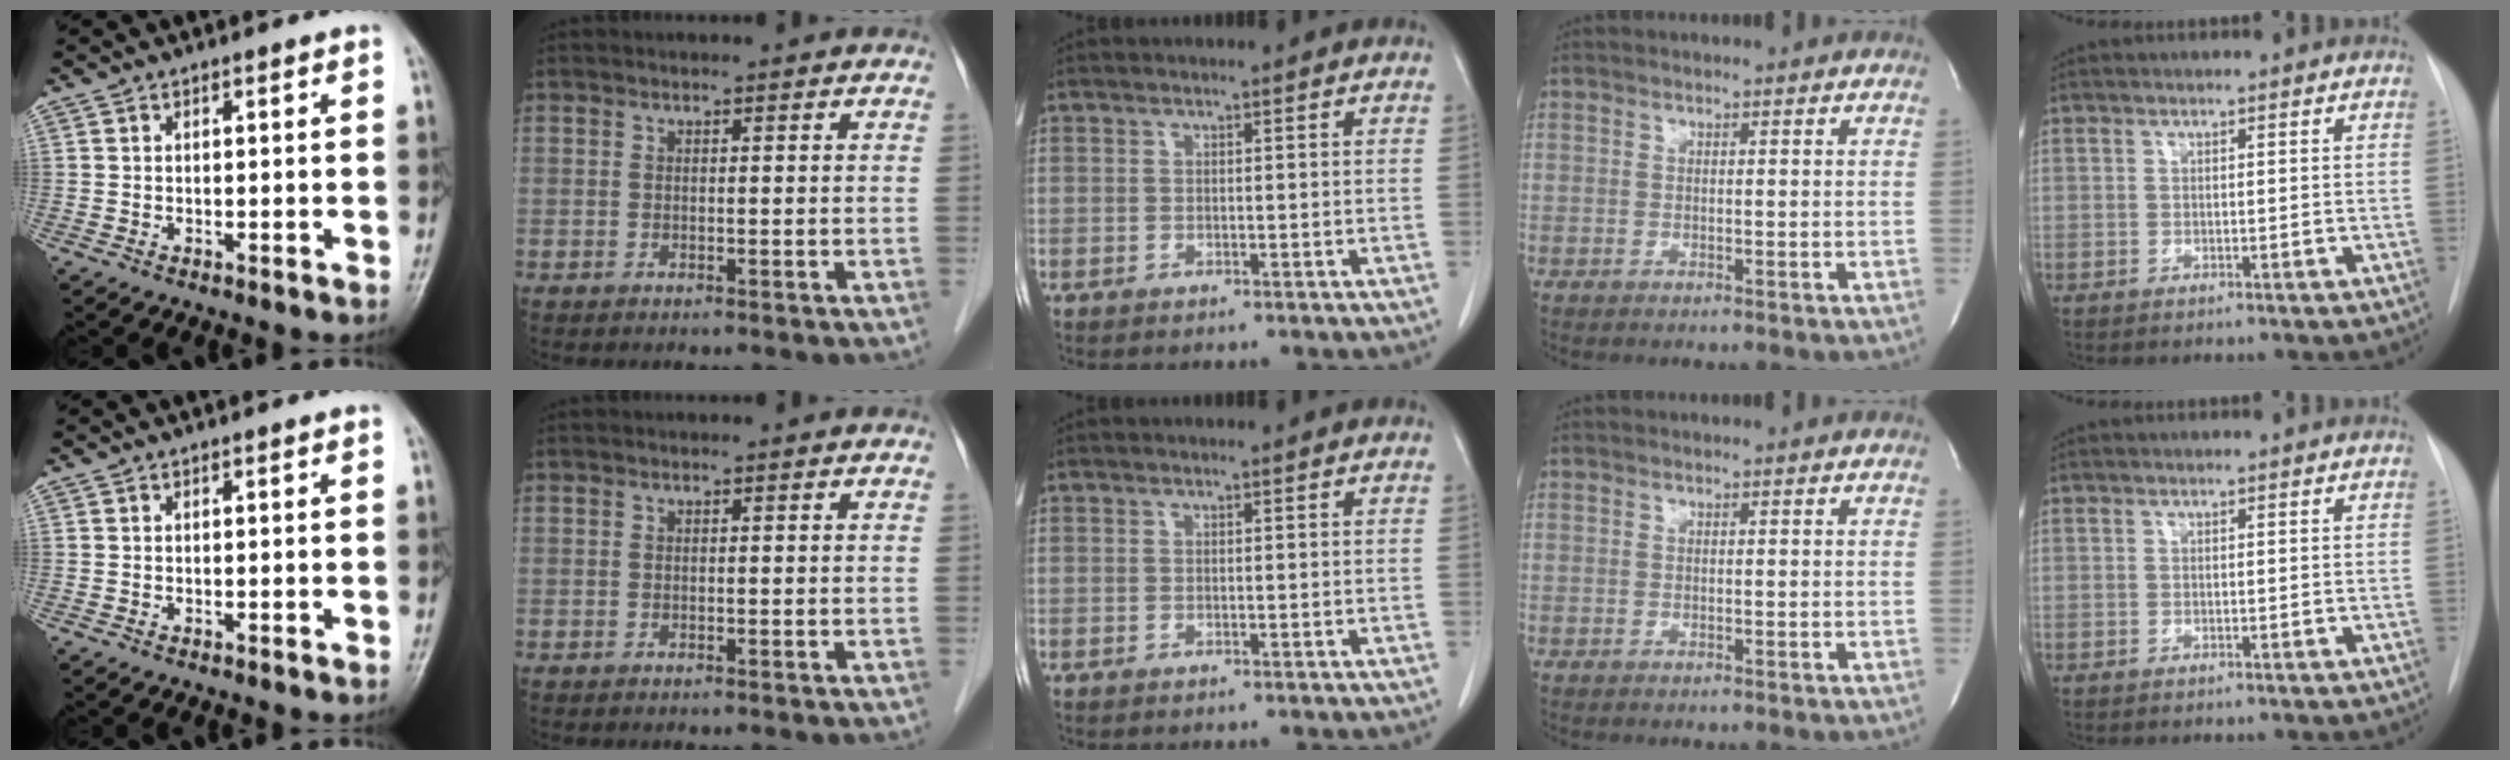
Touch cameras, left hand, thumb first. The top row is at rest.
{}